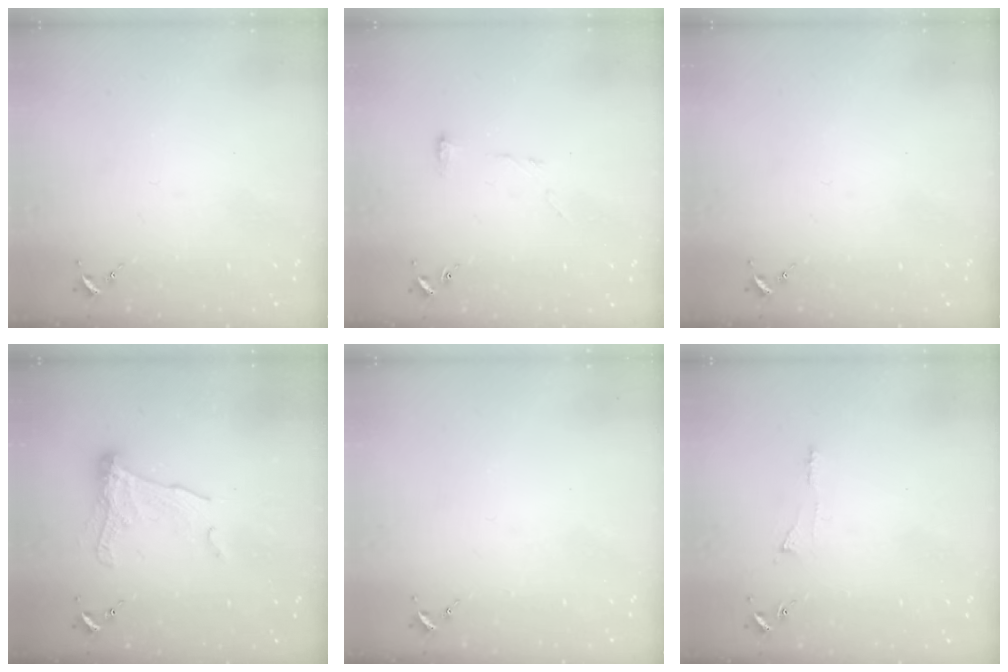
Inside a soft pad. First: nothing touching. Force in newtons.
{"total": 5.5, "press": 5.5, "slide": 0.6}
{"total": 0.0}
{"total": 11.9, "press": 11.9, "slide": 0.9}
{"total": 0.0}
{"total": 4.8, "press": 4.8, "slide": 0.6}